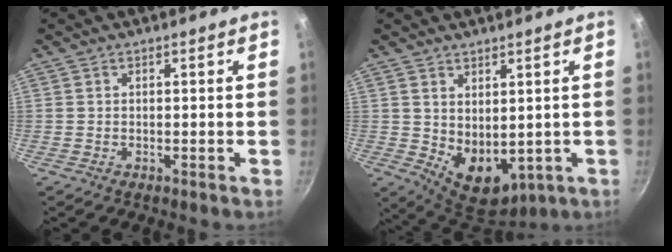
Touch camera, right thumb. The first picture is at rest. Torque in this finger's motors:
{"motor_torque": [-0.55, 0.92, 0.47, 0.78, 0.23]}